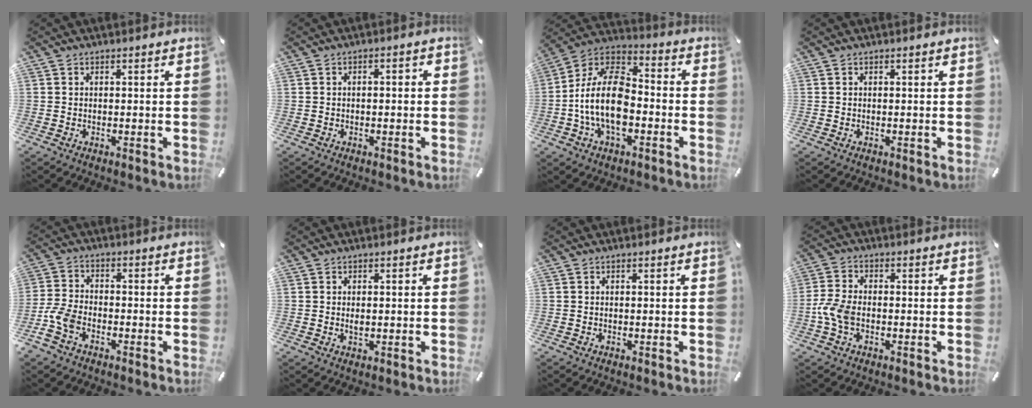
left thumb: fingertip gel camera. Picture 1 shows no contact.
{"total": 1.5, "force": [-0.8, 0.6, 1.2], "torque": [-0.020, 0.004, -0.015]}
{"total": 16.4, "force": [-4.4, 10.0, 12.2], "torque": [-0.259, 0.023, -0.082]}
{"total": 0.0}
{"total": 5.7, "force": [-3.3, 3.5, 3.1], "torque": [-0.074, 0.014, -0.064]}
{"total": 1.4, "force": [0.1, 0.8, 1.1], "torque": [-0.024, 0.002, 0.000]}
{"total": 0.0}
{"total": 6.3, "force": [-1.8, 3.7, 4.7], "torque": [-0.110, 0.004, -0.037]}